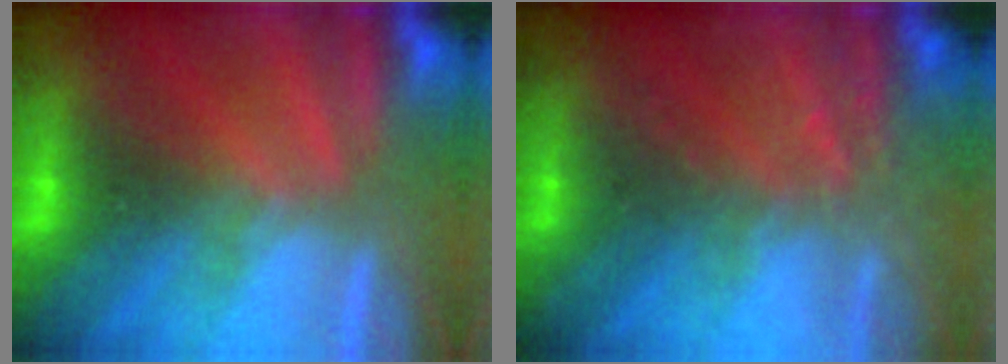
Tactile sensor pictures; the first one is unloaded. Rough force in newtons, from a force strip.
{"total": 9.6}